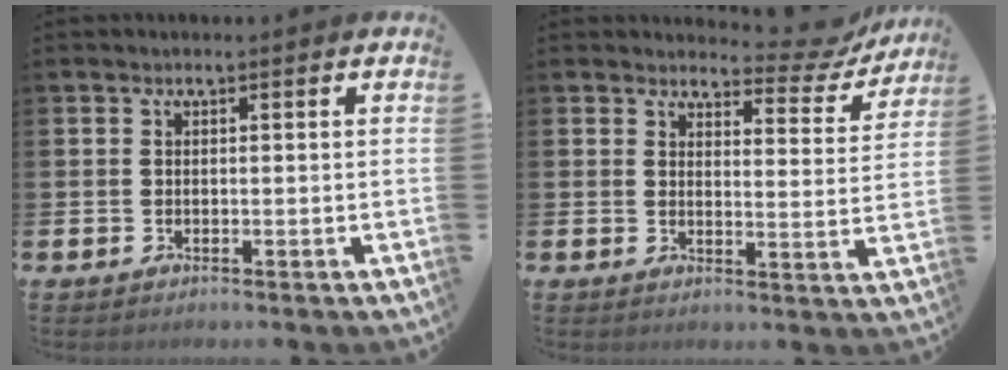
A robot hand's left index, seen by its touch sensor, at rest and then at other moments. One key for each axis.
{"total": 4.1, "fx": 3.7, "fy": 1.6, "fz": 0.7, "tx": -0.010, "ty": -0.030, "tz": 0.057}